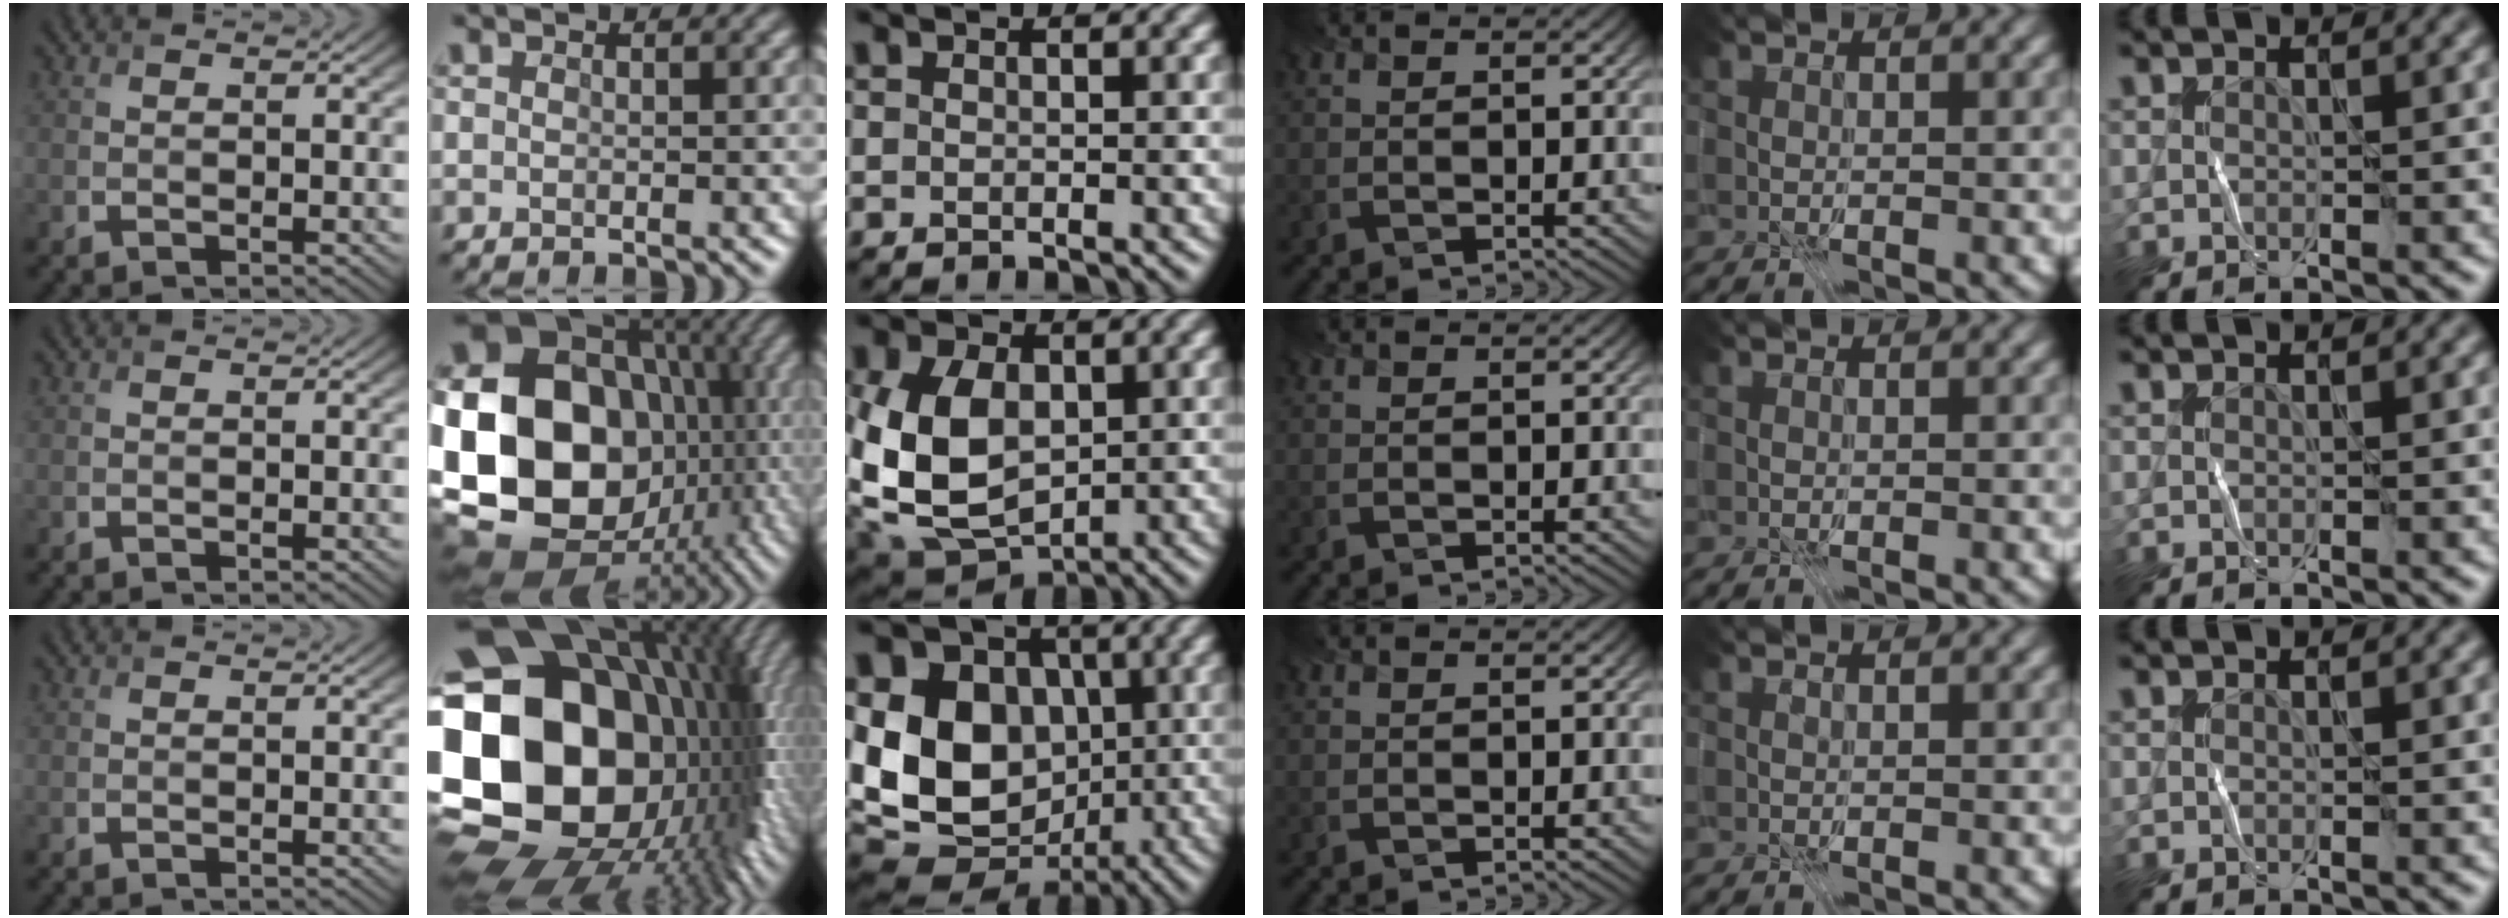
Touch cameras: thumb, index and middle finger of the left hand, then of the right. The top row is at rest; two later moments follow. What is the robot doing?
{"motion": "fold", "object": "file"}